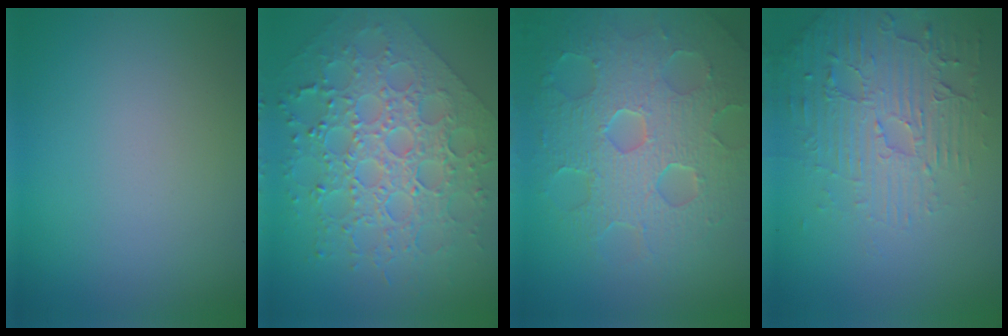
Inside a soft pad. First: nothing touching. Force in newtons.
{"total": 8.5, "press": 6.2, "slide": 5.8}
{"total": 8.8, "press": 6.3, "slide": 6.1}
{"total": 5.8, "press": 3.7, "slide": 4.5}